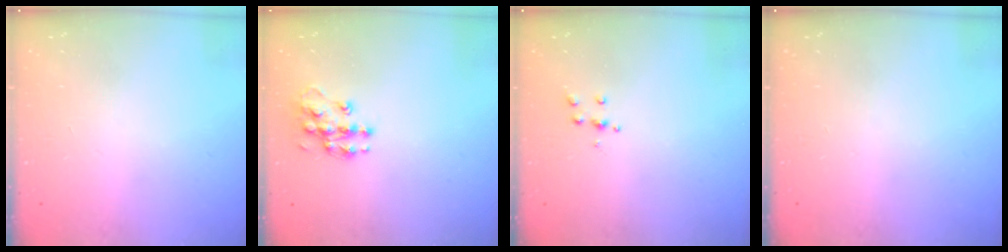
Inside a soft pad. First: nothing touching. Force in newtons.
{"total": 11.3, "press": 11.3, "slide": 0.7}
{"total": 4.3, "press": 4.3, "slide": 0.4}
{"total": 0.0}